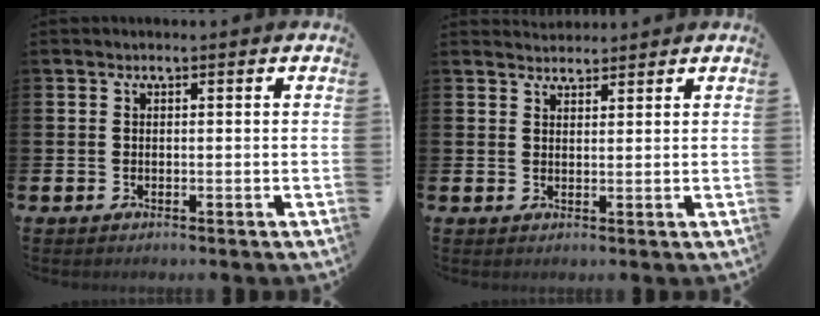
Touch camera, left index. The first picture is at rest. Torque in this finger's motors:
{"motor_torque": [0.53, -0.85, 0.10, 0.00]}